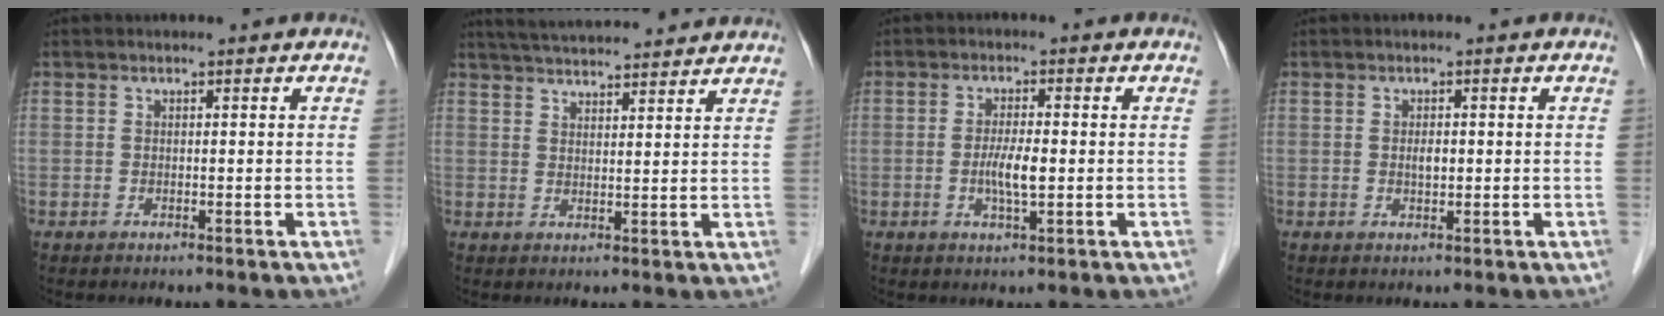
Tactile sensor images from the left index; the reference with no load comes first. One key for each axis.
{"total": 13.7, "fx": 12.8, "fy": 1.0, "fz": 4.8, "tx": -0.086, "ty": 0.035, "tz": 0.180}
{"total": 3.8, "fx": -0.7, "fy": 0.5, "fz": 3.7, "tx": -0.078, "ty": -0.008, "tz": -0.012}
{"total": 1.3, "fx": -0.1, "fy": 0.6, "fz": 1.1, "tx": -0.023, "ty": -0.004, "tz": -0.001}